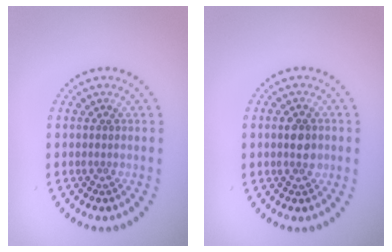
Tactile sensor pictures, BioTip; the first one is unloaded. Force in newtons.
{"total": 2.6, "press": 2.6, "slide": 0.1}